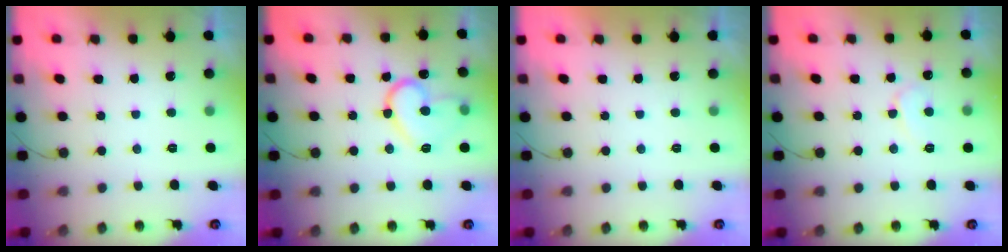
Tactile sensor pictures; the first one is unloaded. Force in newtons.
{"total": 13.7, "press": 13.6, "slide": 1.4}
{"total": 1.8, "press": 1.7, "slide": 0.0}
{"total": 6.1, "press": 6.1, "slide": 0.6}